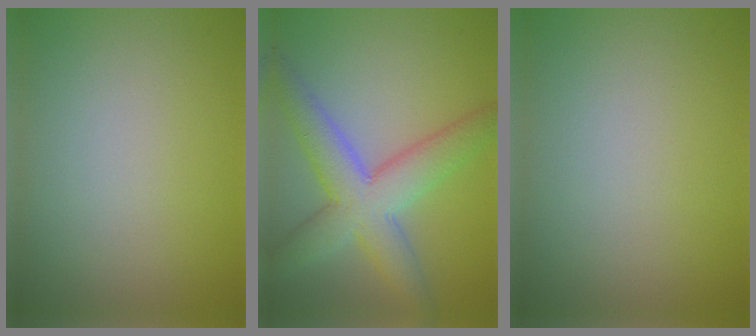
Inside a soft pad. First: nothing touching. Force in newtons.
{"total": 7.3, "press": 7.3, "slide": 0.4}
{"total": 0.0}